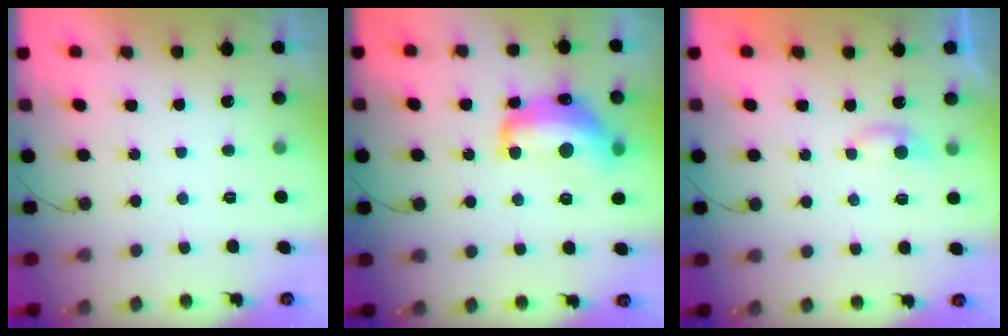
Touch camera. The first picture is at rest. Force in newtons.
{"total": 15.6, "press": 15.6, "slide": 0.9}
{"total": 3.3, "press": 3.2, "slide": 0.5}